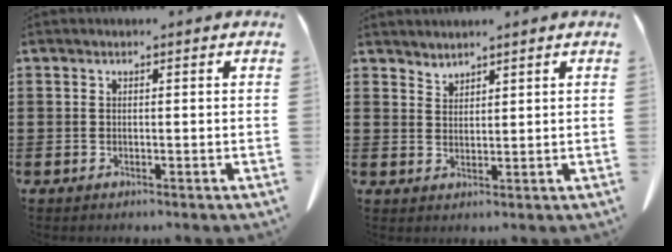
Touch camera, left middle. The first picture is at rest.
{"total": 2.0, "force": [2.0, 0.2, -0.2], "torque": [-0.001, -0.004, 0.040]}